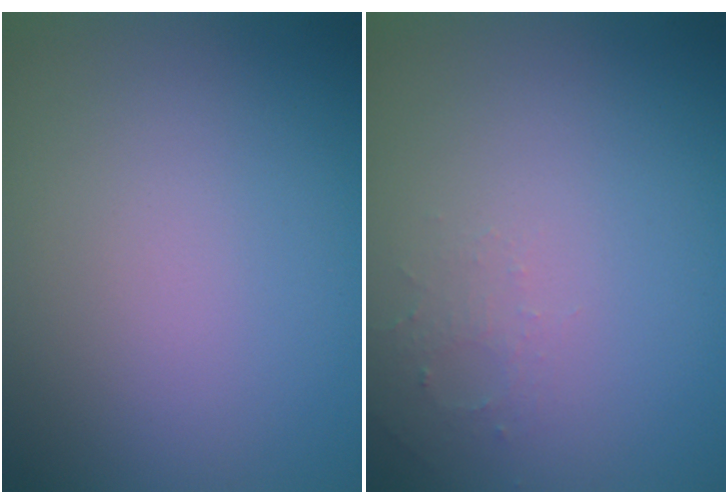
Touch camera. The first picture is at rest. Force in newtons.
{"total": 1.2, "press": 1.2, "slide": 0.3}